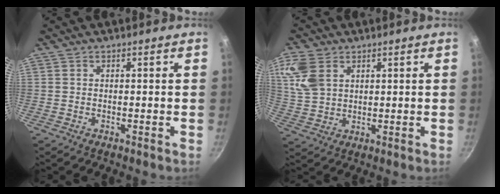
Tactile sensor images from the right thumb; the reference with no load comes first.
{"total": 8.8, "force": [3.6, 6.0, 5.4], "torque": [-0.107, -0.006, 0.077]}